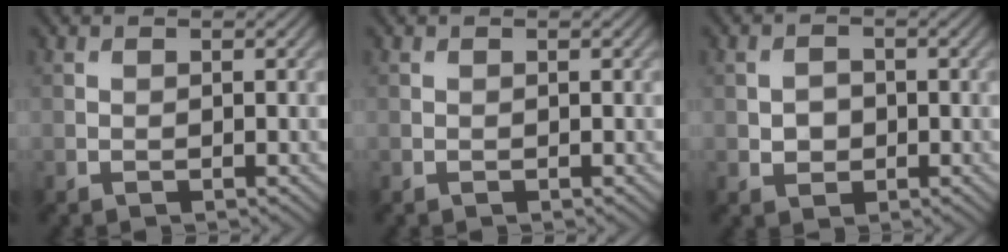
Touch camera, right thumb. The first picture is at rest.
{"total": 0.0}
{"total": 2.1, "force": [-0.3, 1.8, 1.1], "torque": [-0.022, -0.003, -0.009]}